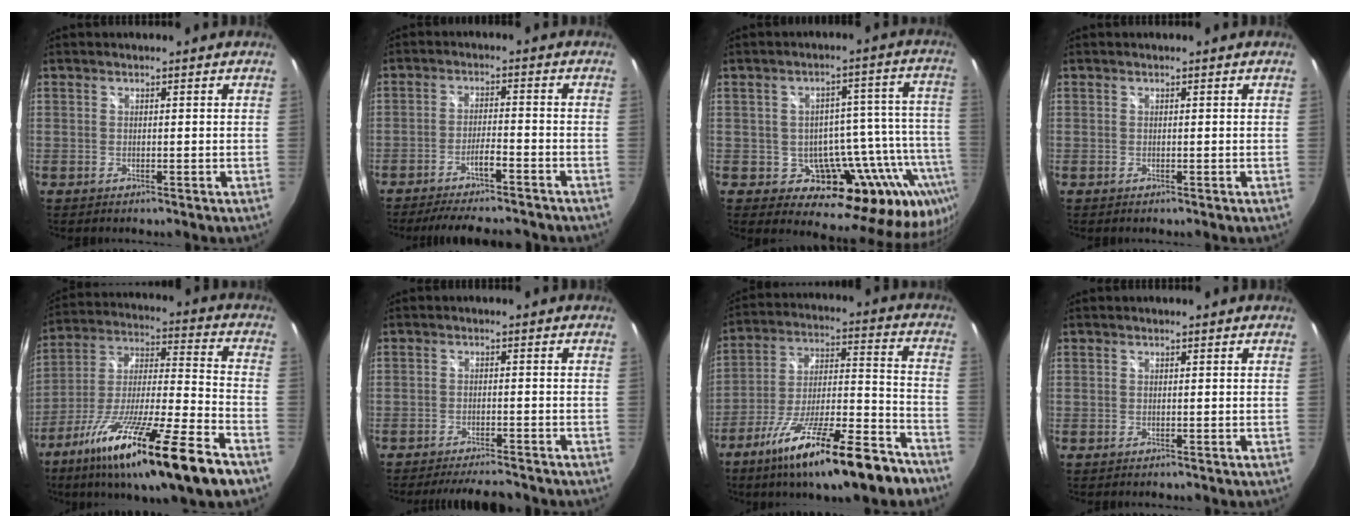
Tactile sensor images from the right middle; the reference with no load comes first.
{"total": 12.1, "force": [-10.8, 1.2, 5.3], "torque": [-0.113, -0.001, -0.162]}
{"total": 18.4, "force": [-8.6, 11.6, 11.3], "torque": [-0.137, 0.014, -0.102]}
{"total": 0.0}
{"total": 25.1, "force": [-15.1, 2.7, 19.8], "torque": [-0.342, -0.048, -0.257]}
{"total": 8.2, "force": [-7.4, 1.2, 3.1], "torque": [-0.071, -0.005, -0.108]}
{"total": 23.1, "force": [-15.9, 4.6, 16.1], "torque": [-0.271, -0.027, -0.249]}
{"total": 0.0}